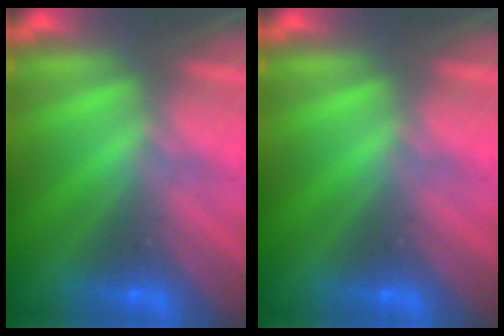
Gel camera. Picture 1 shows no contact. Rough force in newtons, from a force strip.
{"total": 0.0}